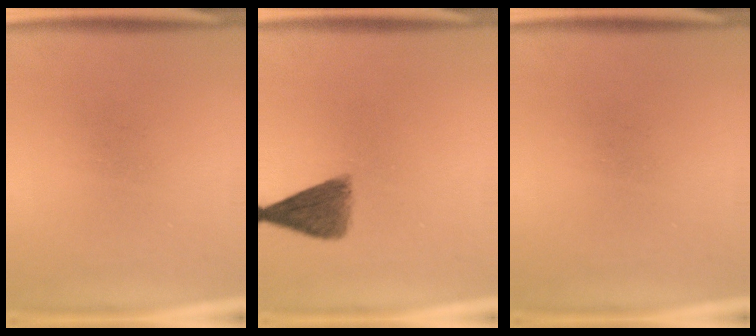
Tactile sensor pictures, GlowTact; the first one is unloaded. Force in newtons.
{"total": 5.8}
{"total": 0.0}